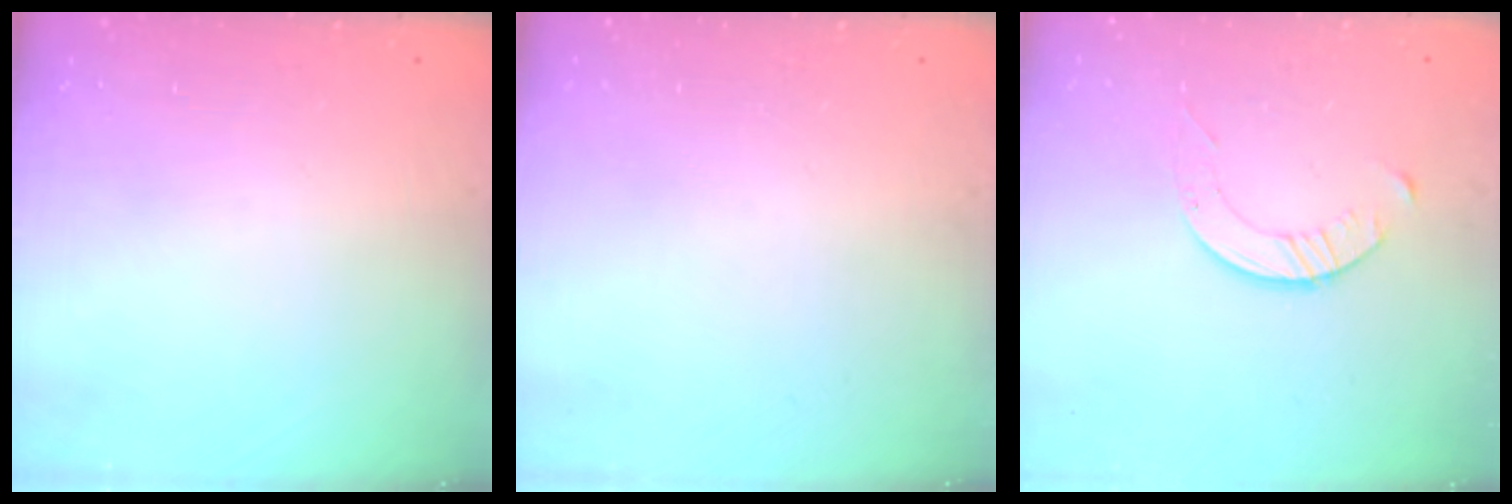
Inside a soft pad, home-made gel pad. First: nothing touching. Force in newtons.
{"total": 0.0}
{"total": 3.5, "press": 3.4, "slide": 0.4}